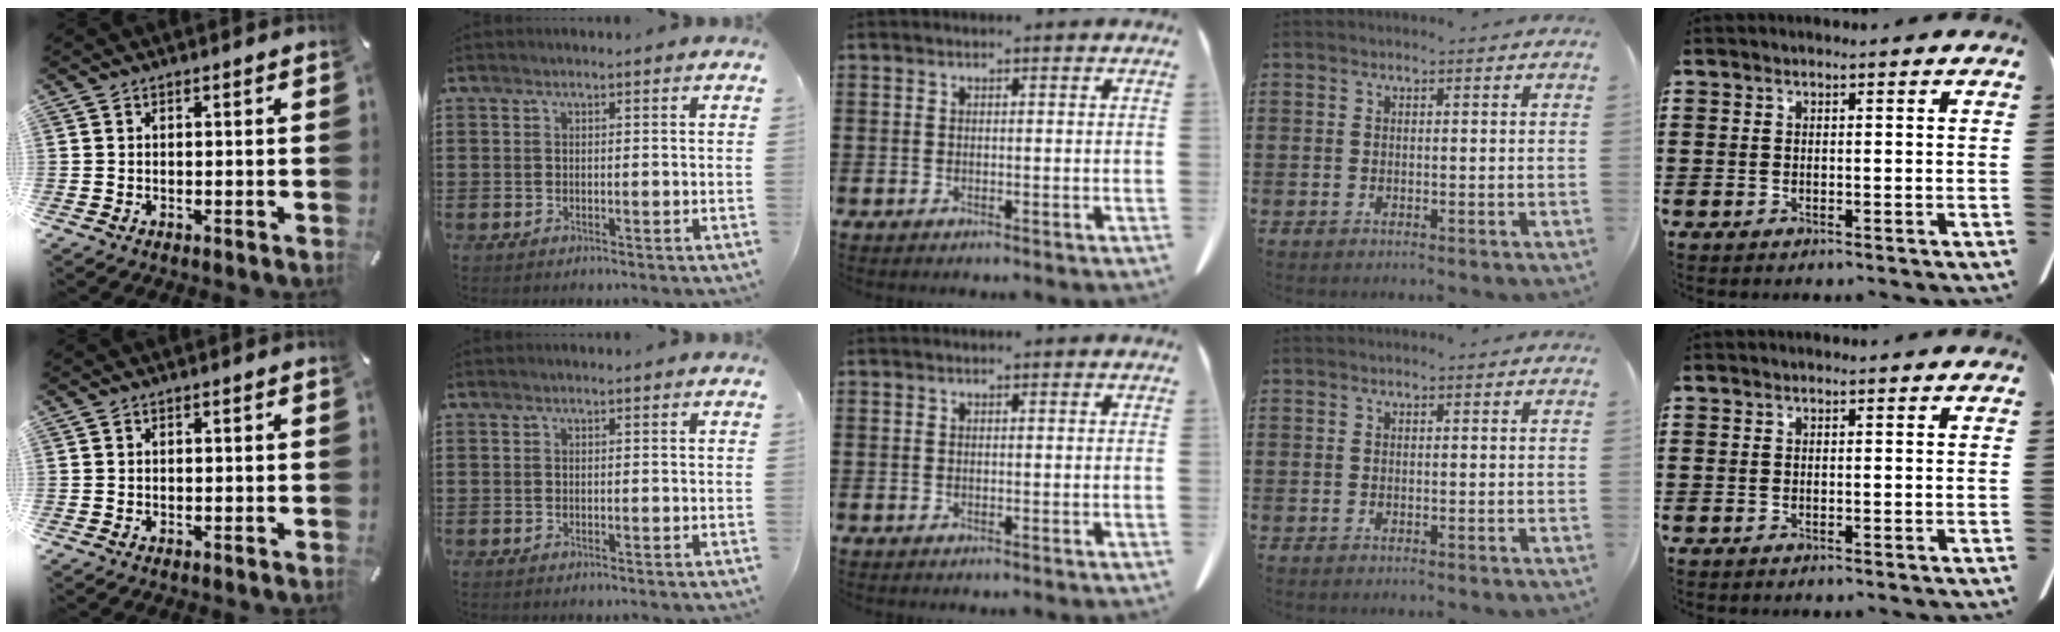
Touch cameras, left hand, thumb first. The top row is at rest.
{}